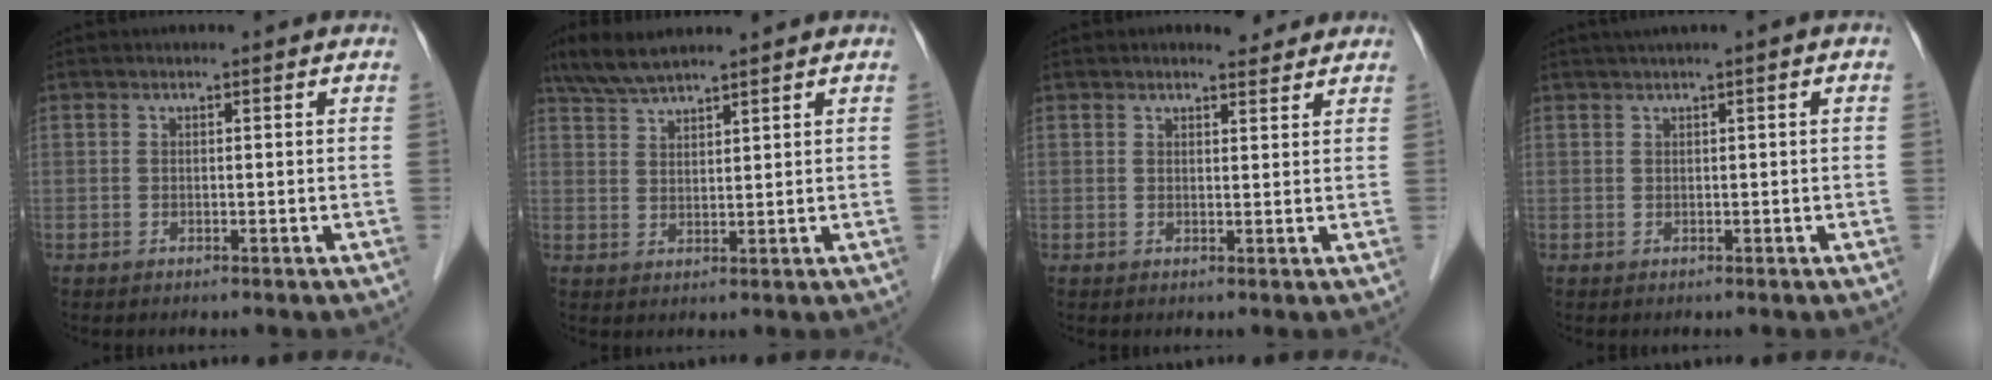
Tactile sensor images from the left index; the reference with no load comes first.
{"total": 5.8, "force": [5.1, 0.5, 2.7], "torque": [-0.060, 0.019, 0.104]}
{"total": 2.4, "force": [2.2, 0.8, 0.5], "torque": [-0.012, 0.001, 0.029]}
{"total": 2.0, "force": [0.9, -0.2, 1.8], "torque": [-0.035, 0.012, 0.020]}